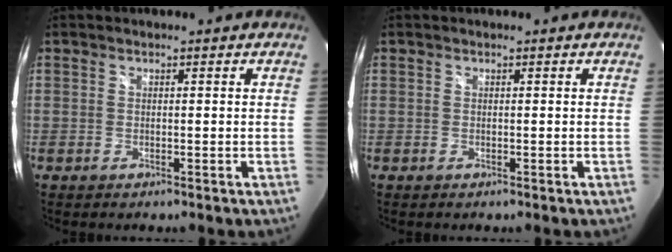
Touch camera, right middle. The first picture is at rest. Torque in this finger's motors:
{"motor_torque": [0.05, -0.13, -0.01, 0.00]}